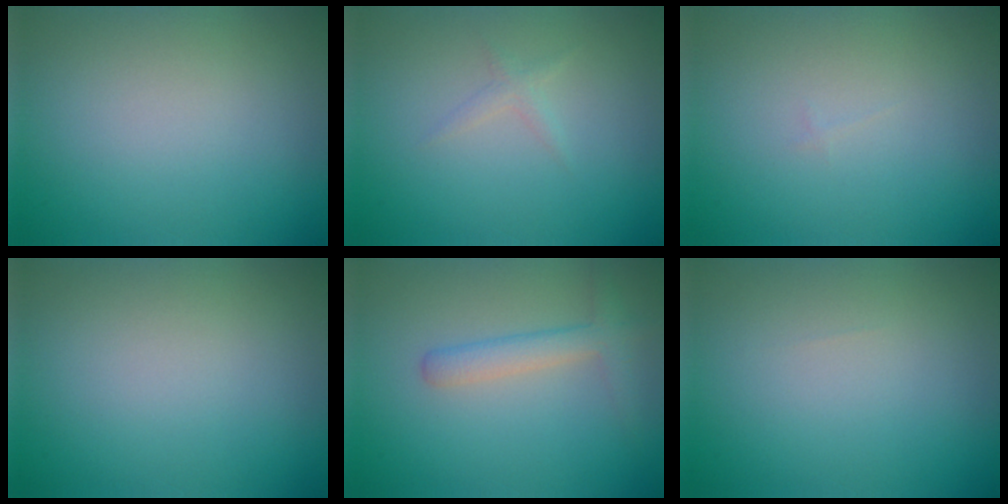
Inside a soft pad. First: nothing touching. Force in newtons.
{"total": 0.8, "press": 0.8, "slide": 0.0}
{"total": 0.0}
{"total": 0.0}
{"total": 2.7, "press": 2.7, "slide": 0.1}
{"total": 0.0}